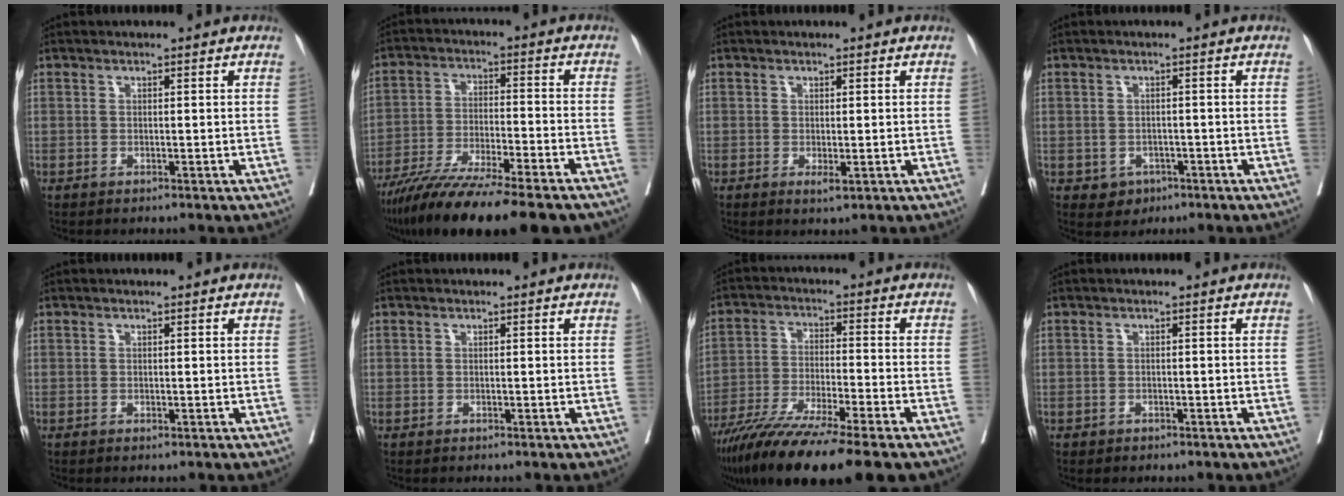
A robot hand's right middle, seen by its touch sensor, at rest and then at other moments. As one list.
[{"total": 19.3, "force": [-15.4, 1.8, 11.6], "torque": [-0.168, -0.031, -0.244]}, {"total": 1.3, "force": [0.3, 0.3, 1.2], "torque": [-0.018, -0.003, 0.009]}, {"total": 2.4, "force": [-0.7, 2.2, 0.7], "torque": [-0.004, 0.009, 0.000]}, {"total": 0.5, "force": [0.5, -0.1, 0.1], "torque": [-0.002, 0.001, 0.011]}, {"total": 0.0}, {"total": 16.2, "force": [-12.0, 0.6, 10.9], "torque": [-0.184, -0.046, -0.200]}, {"total": 0.6, "force": [0.0, 0.6, 0.1], "torque": [-0.006, 0.006, 0.005]}]